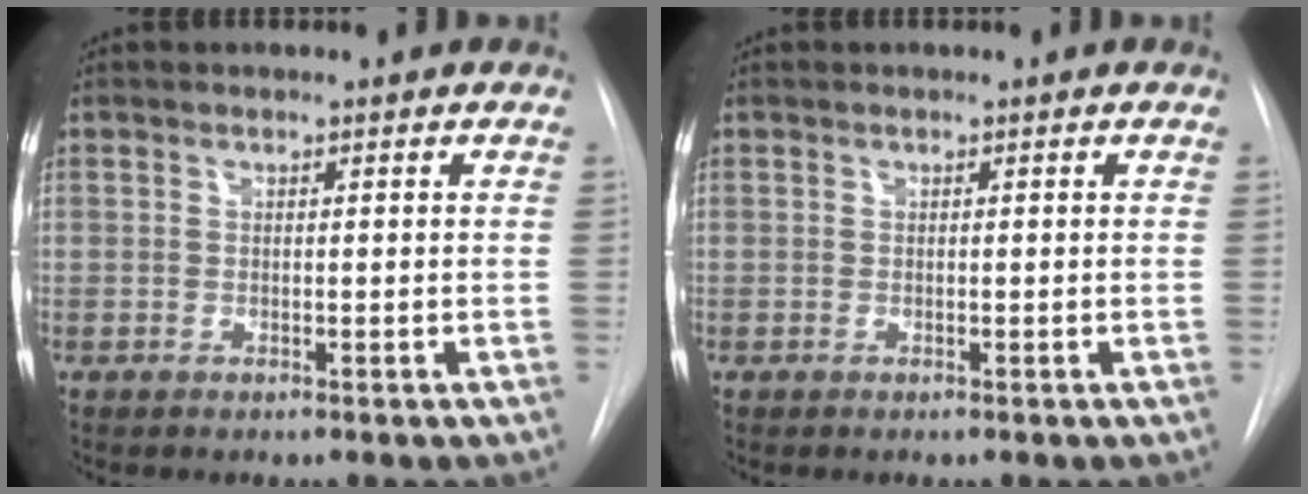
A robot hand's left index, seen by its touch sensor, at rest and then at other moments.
{"total": 0.0}